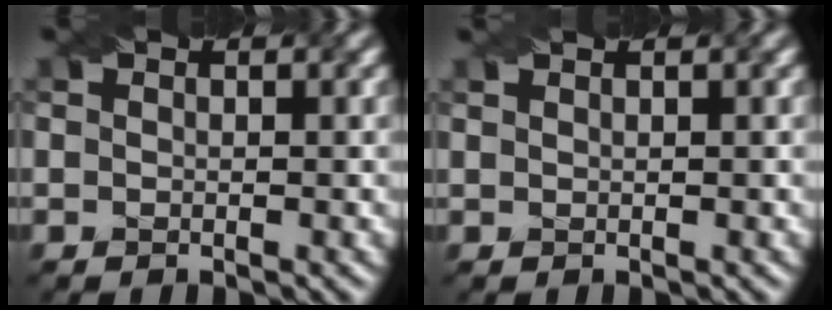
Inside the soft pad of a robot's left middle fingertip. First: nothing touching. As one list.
[{"total": 0.6, "force": [0.6, -0.2, 0.0], "torque": [-0.007, 0.002, 0.010]}]